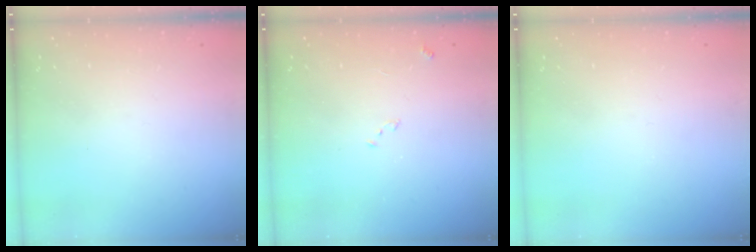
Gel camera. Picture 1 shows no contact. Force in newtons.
{"total": 7.9, "press": 7.8, "slide": 0.9}
{"total": 0.0}